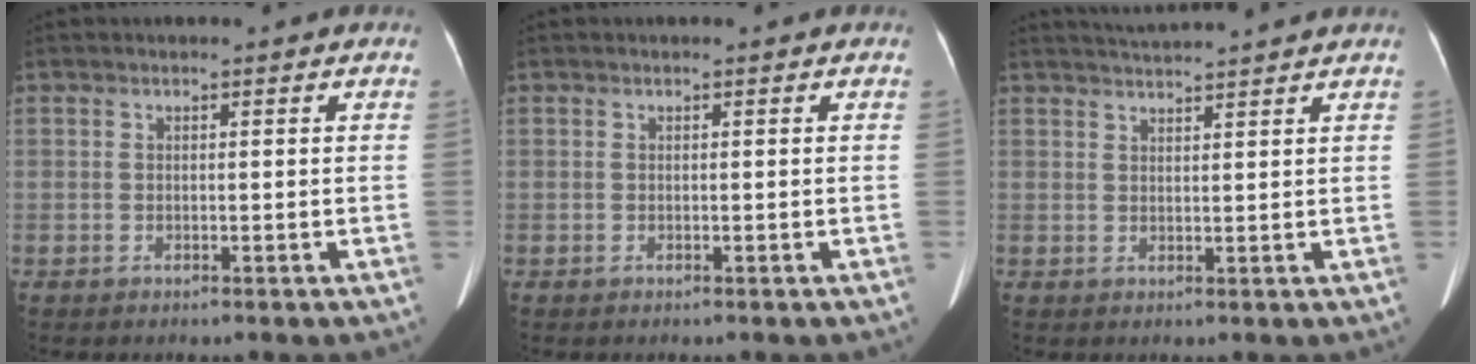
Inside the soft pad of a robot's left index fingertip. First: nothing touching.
{"total": 0.0}
{"total": 5.6, "force": [5.3, -0.9, 1.5], "torque": [-0.025, 0.024, 0.079]}